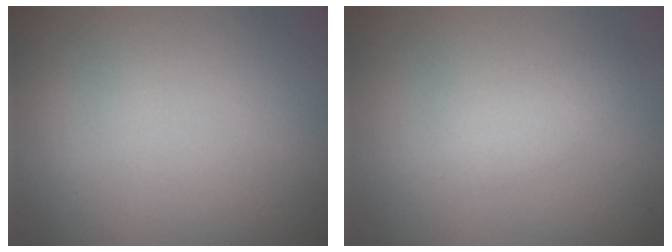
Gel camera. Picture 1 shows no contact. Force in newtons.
{"total": 1.7, "press": 1.7, "slide": 0.0}